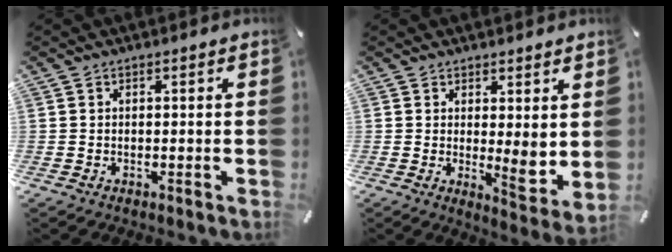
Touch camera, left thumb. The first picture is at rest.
{"total": 5.8, "force": [1.2, 2.0, 5.3], "torque": [-0.054, -0.035, 0.024]}